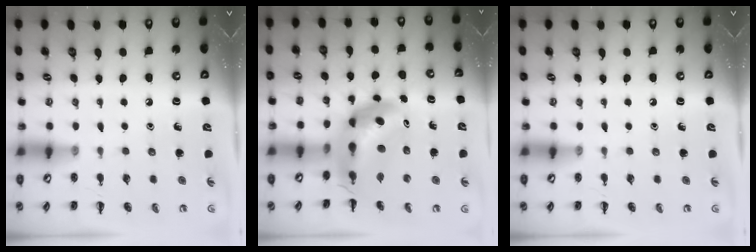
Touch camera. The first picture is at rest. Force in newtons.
{"total": 8.3, "press": 7.9, "slide": 2.6}
{"total": 0.0}